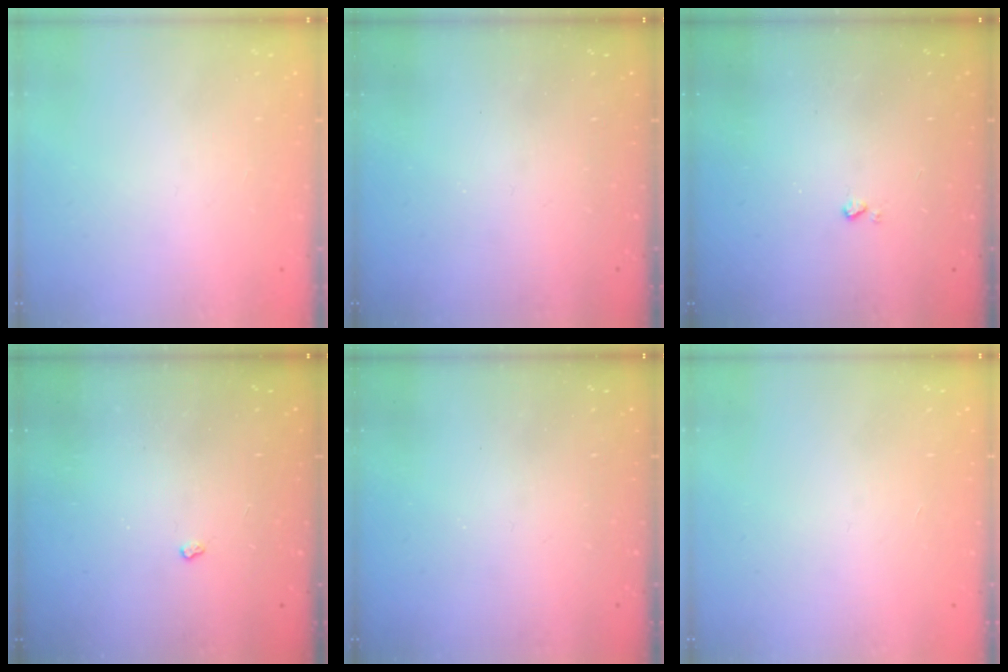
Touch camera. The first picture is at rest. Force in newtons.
{"total": 0.0}
{"total": 2.5, "press": 2.4, "slide": 0.5}
{"total": 2.5, "press": 2.4, "slide": 0.5}
{"total": 0.0}
{"total": 0.0}